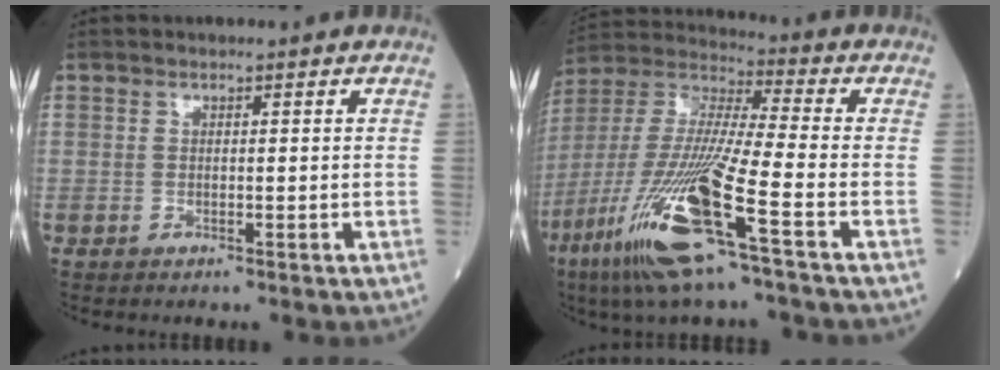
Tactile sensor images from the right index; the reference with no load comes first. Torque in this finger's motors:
{"motor_torque": [2.04, -0.10, 1.05, 0.21]}